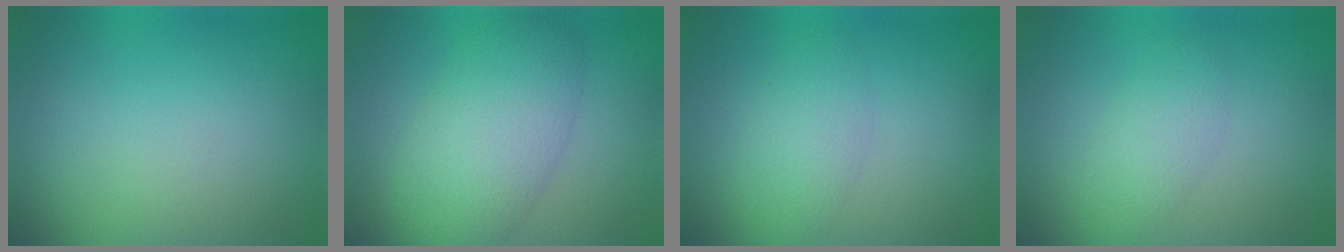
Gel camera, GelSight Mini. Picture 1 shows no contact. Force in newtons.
{"total": 6.6, "press": 6.6, "slide": 0.3}
{"total": 2.8, "press": 2.8, "slide": 0.1}
{"total": 2.5, "press": 2.5, "slide": 0.0}